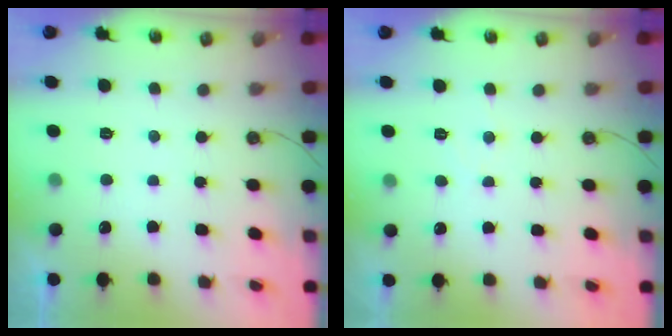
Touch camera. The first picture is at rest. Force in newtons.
{"total": 4.0, "press": 3.9, "slide": 0.6}